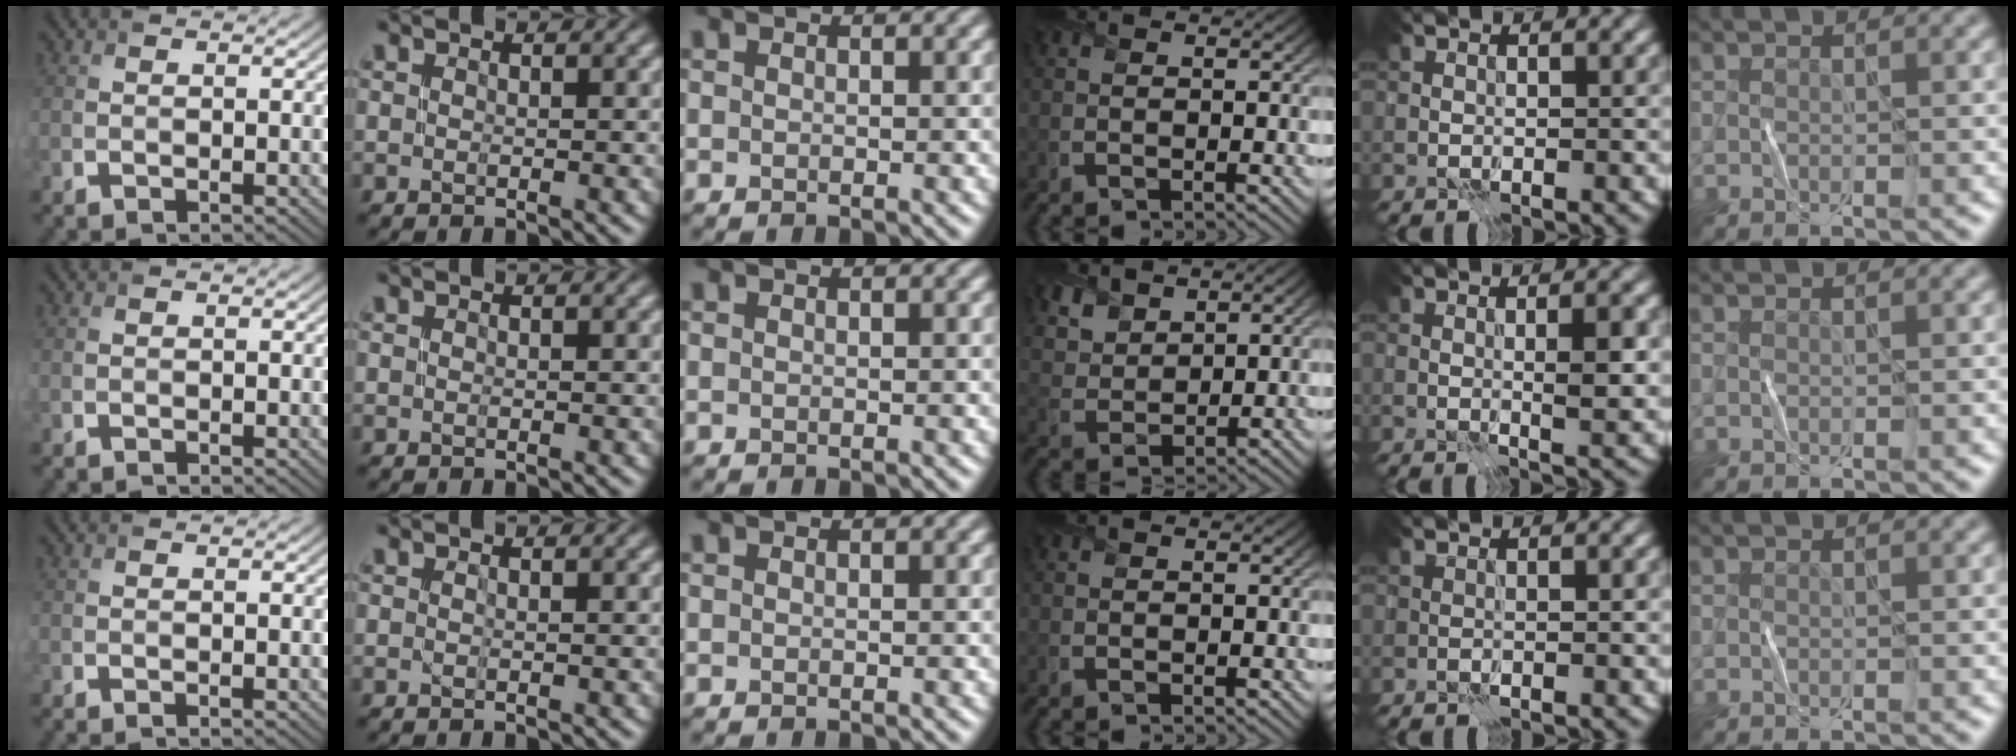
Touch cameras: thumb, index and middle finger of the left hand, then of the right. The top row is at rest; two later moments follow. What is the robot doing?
{"motion": "fold", "object": "shorts"}